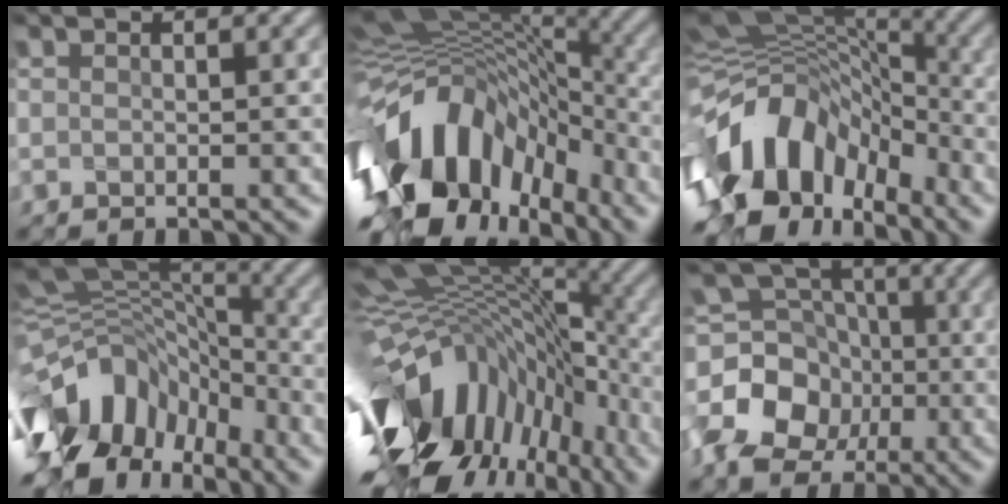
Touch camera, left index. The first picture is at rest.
{"total": 13.8, "force": [-4.4, 8.4, 10.0], "torque": [-0.208, 0.010, -0.079]}
{"total": 13.5, "force": [-5.4, 8.7, 8.9], "torque": [-0.194, 0.012, -0.109]}
{"total": 13.2, "force": [-7.0, 8.3, 7.6], "torque": [-0.166, 0.019, -0.119]}
{"total": 15.8, "force": [-5.2, 8.0, 12.6], "torque": [-0.255, 0.007, -0.090]}
{"total": 9.2, "force": [-2.7, 7.4, 4.8], "torque": [-0.108, 0.002, -0.062]}